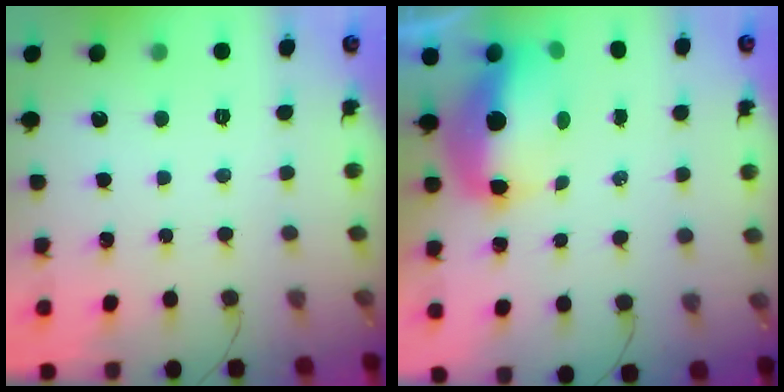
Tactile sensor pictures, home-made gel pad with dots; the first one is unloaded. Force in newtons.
{"total": 8.2, "press": 8.0, "slide": 1.8}